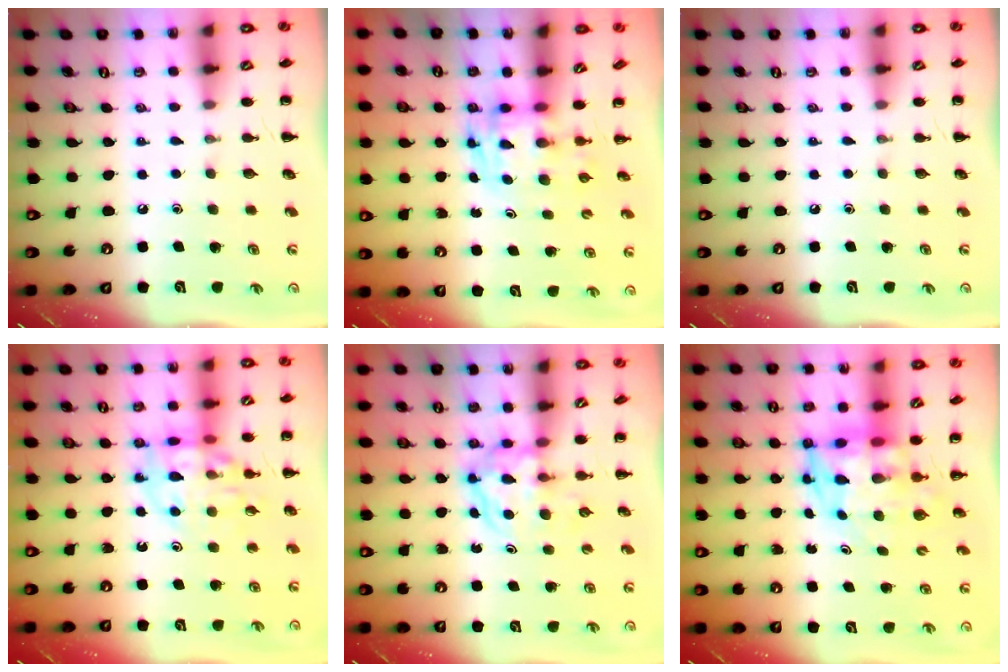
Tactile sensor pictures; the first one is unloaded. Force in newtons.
{"total": 3.5, "press": 3.5, "slide": 0.6}
{"total": 0.0}
{"total": 13.2, "press": 13.0, "slide": 2.6}
{"total": 3.9, "press": 3.9, "slide": 0.5}
{"total": 6.2, "press": 5.8, "slide": 2.1}